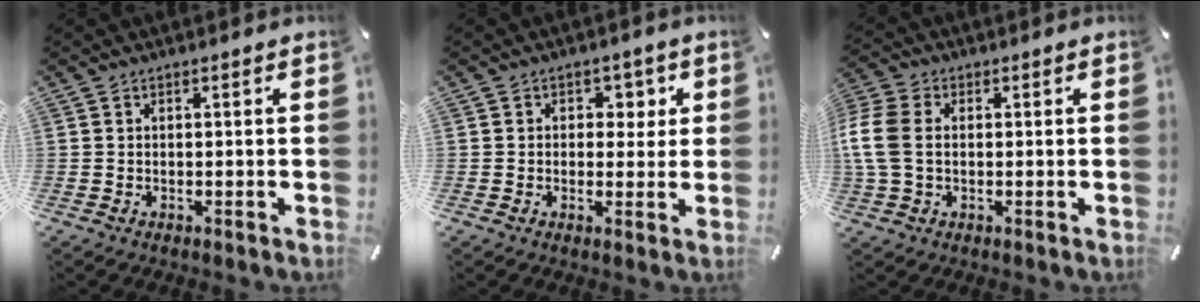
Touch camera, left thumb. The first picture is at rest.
{"total": 4.0, "force": [0.7, 3.6, 1.6], "torque": [-0.009, -0.001, 0.003]}
{"total": 8.8, "force": [0.3, 6.3, 6.2], "torque": [-0.157, 0.003, 0.003]}